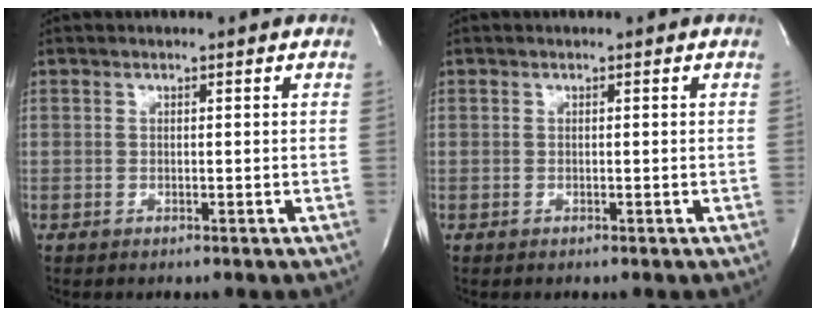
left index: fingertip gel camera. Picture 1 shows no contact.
{"total": 0.0}